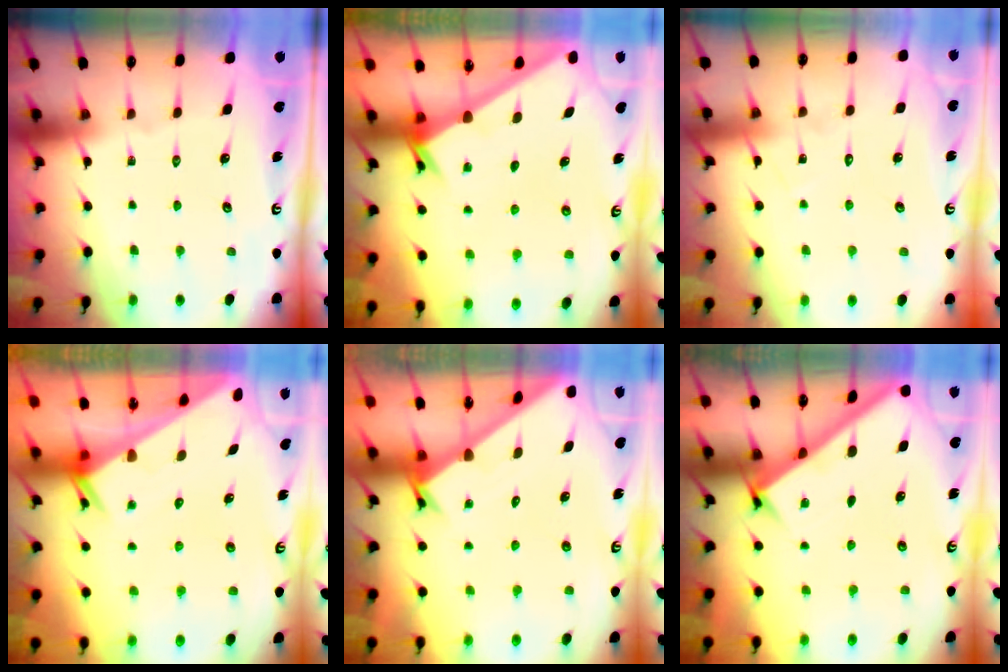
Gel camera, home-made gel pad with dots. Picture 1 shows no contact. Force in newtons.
{"total": 2.4, "press": 2.4, "slide": 0.2}
{"total": 7.0, "press": 7.0, "slide": 0.7}
{"total": 2.7, "press": 2.7, "slide": 0.1}
{"total": 1.7, "press": 1.7, "slide": 0.1}
{"total": 2.6, "press": 2.5, "slide": 0.3}